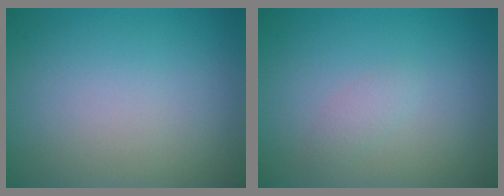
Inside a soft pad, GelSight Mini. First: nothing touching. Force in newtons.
{"total": 1.0, "press": 1.0, "slide": 0.1}